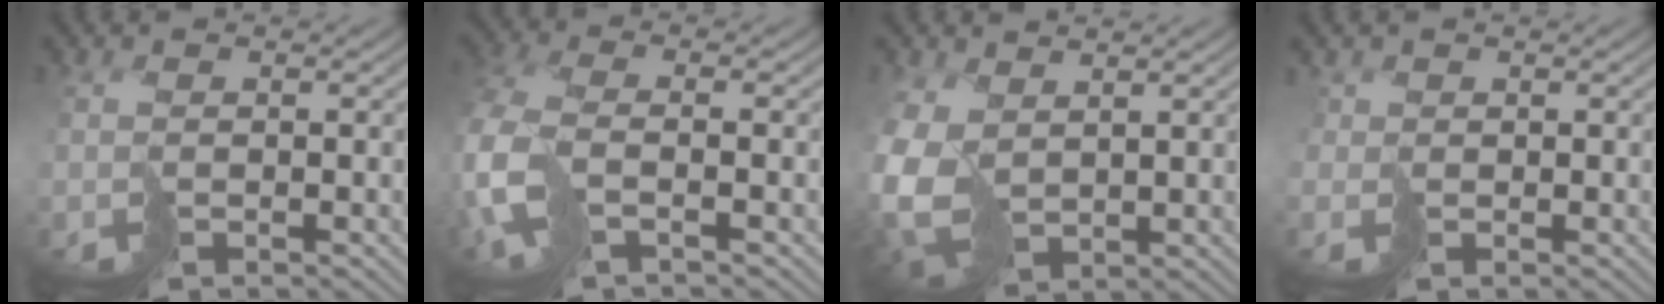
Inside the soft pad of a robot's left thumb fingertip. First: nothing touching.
{"total": 7.7, "force": [-2.1, 4.0, 6.3], "torque": [-0.195, -0.018, -0.050]}
{"total": 8.0, "force": [0.5, 5.9, 5.3], "torque": [-0.174, -0.023, 0.019]}
{"total": 1.4, "force": [0.2, 1.4, -0.1], "torque": [-0.005, -0.006, 0.005]}